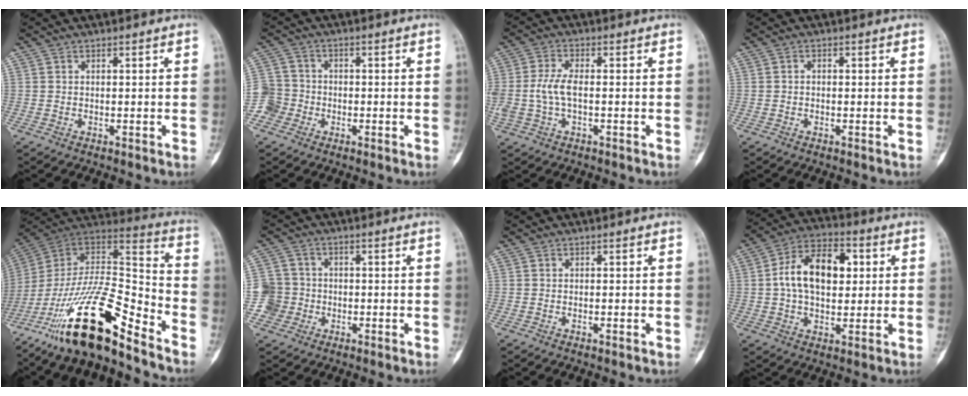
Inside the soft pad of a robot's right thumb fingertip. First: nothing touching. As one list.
[{"total": 5.3, "force": [-2.3, 4.7, 0.5], "torque": [0.014, 0.017, -0.051]}, {"total": 5.8, "force": [-0.5, 2.8, 5.0], "torque": [-0.127, 0.016, -0.010]}, {"total": 0.5, "force": [-0.1, 0.4, 0.3], "torque": [0.000, 0.002, -0.008]}, {"total": 23.2, "force": [-15.8, 6.5, 15.8], "torque": [-0.303, 0.085, -0.278]}, {"total": 5.6, "force": [-1.5, 5.4, 0.3], "torque": [0.023, 0.017, -0.032]}, {"total": 0.6, "force": [-0.2, 0.1, 0.5], "torque": [-0.006, 0.000, -0.003]}, {"total": 14.2, "force": [1.9, 8.8, 11.0], "torque": [-0.164, 0.019, 0.023]}]